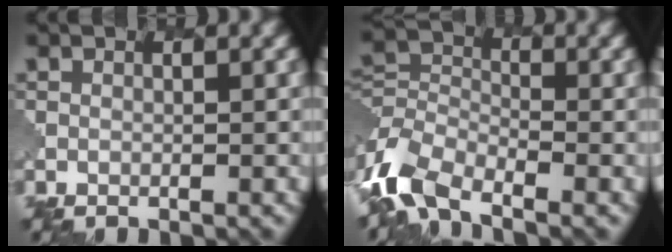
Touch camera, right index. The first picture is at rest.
{"total": 5.5, "force": [-3.6, 2.9, 2.9], "torque": [-0.058, -0.004, -0.085]}